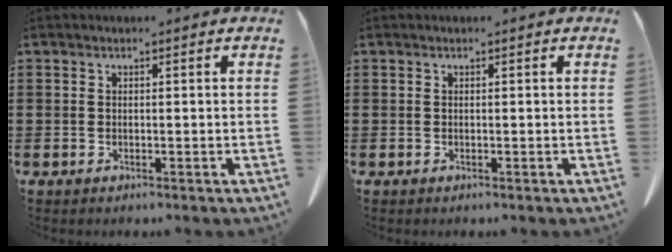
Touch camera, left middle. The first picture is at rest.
{"total": 0.0}